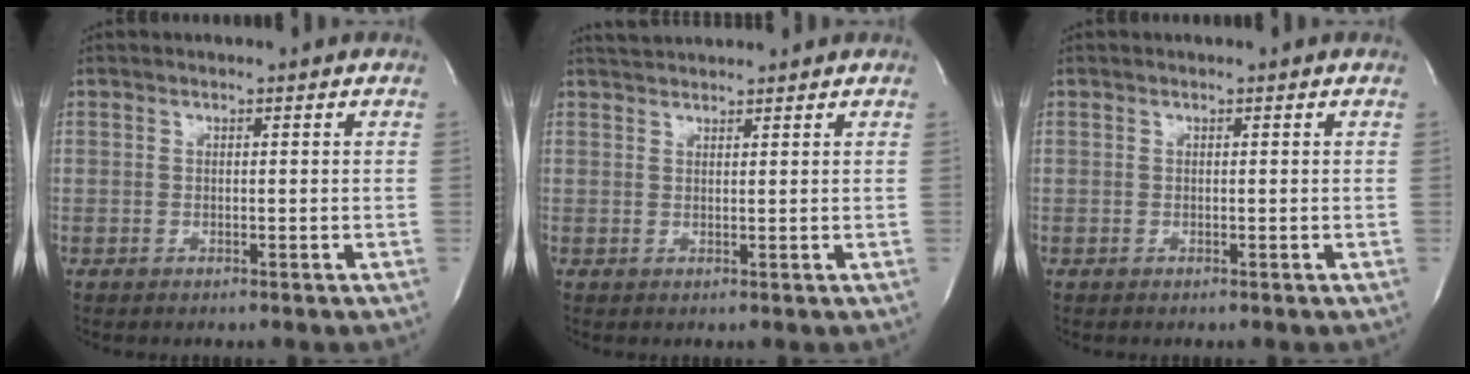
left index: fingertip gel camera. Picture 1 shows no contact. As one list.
[{"total": 3.3, "force": [3.2, 0.5, 0.7], "torque": [-0.014, 0.028, 0.056]}, {"total": 0.0}]